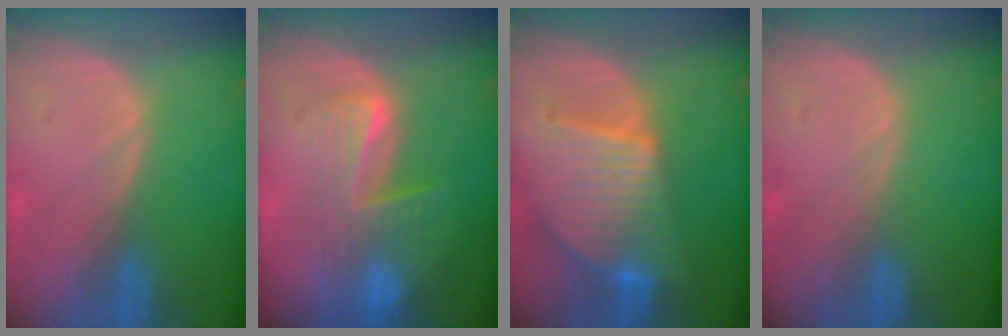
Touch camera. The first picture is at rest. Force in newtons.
{"total": 6.8, "press": 6.6, "slide": 1.5}
{"total": 9.5, "press": 8.2, "slide": 4.8}
{"total": 0.0}